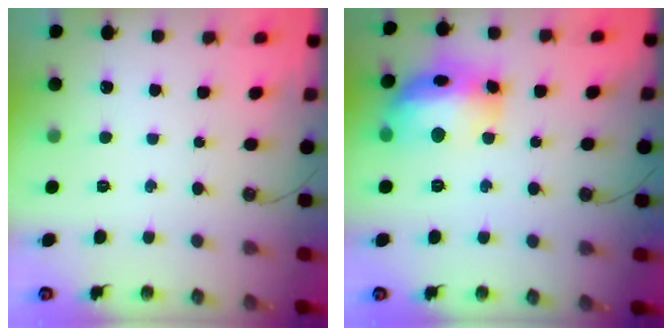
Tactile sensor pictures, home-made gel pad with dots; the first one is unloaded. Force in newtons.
{"total": 17.0, "press": 17.0, "slide": 1.6}